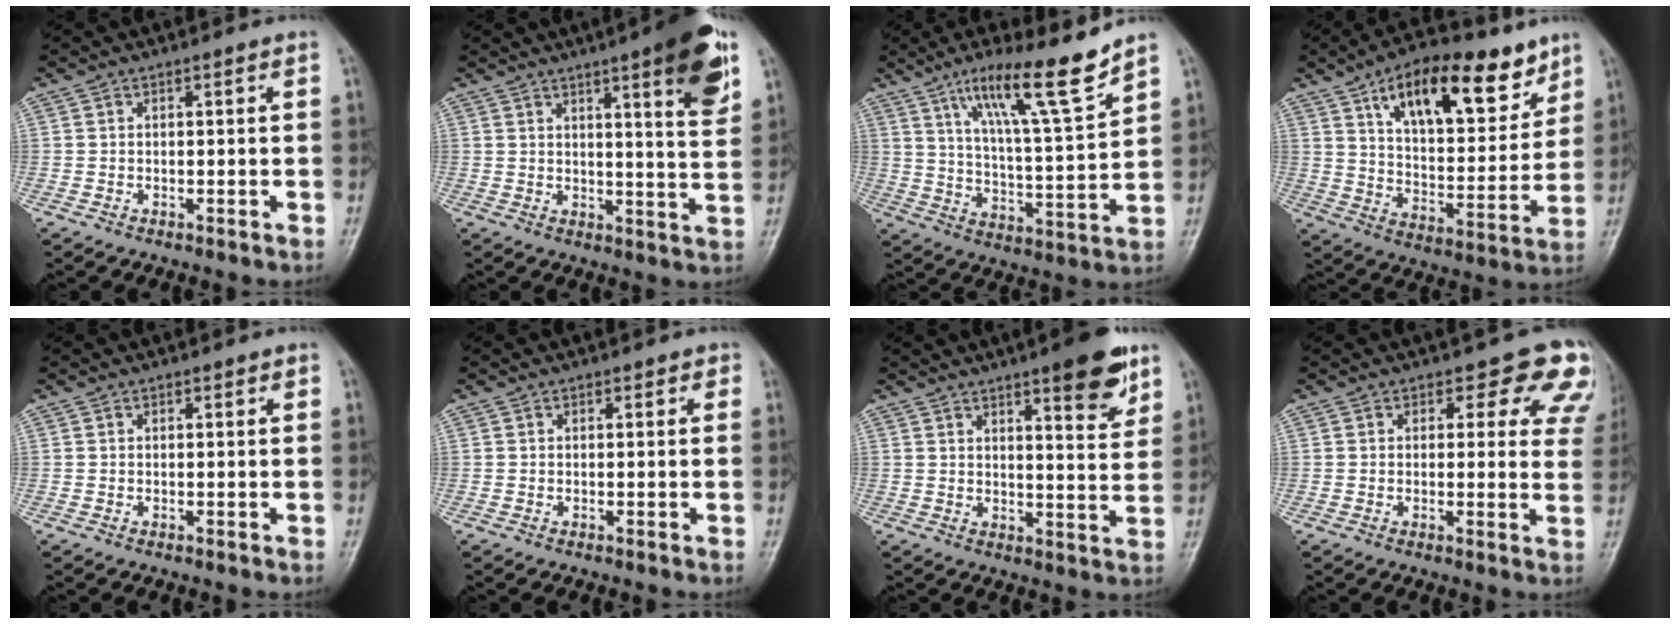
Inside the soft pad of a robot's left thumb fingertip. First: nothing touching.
{"total": 12.6, "force": [6.6, 2.1, 10.5], "torque": [-0.122, -0.032, 0.084]}
{"total": 14.8, "force": [10.1, 1.3, 10.7], "torque": [-0.173, -0.058, 0.176]}
{"total": 21.3, "force": [12.1, 9.6, 14.6], "torque": [-0.182, -0.046, 0.198]}
{"total": 0.6, "force": [0.4, 0.4, 0.3], "torque": [0.003, 0.000, 0.001]}
{"total": 1.2, "force": [0.5, 0.9, 0.6], "torque": [0.010, 0.001, 0.001]}
{"total": 10.2, "force": [6.2, 2.5, 7.6], "torque": [-0.083, -0.035, 0.082]}
{"total": 10.0, "force": [7.3, 5.4, 4.3], "torque": [0.010, -0.029, 0.052]}